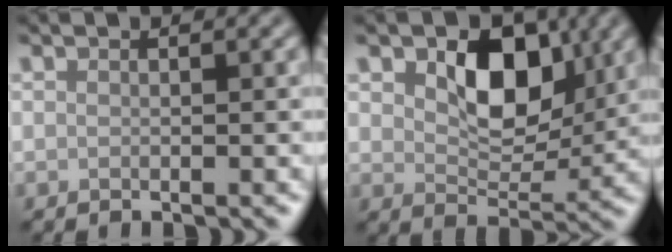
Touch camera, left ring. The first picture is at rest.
{"total": 6.5, "force": [2.1, 4.1, 4.6], "torque": [-0.073, -0.008, 0.030]}